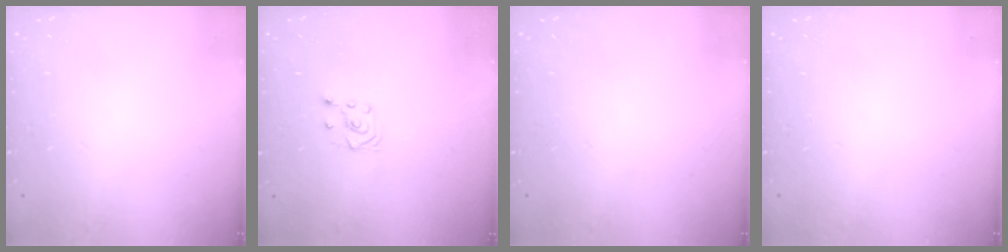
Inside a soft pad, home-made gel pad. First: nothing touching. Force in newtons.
{"total": 3.5, "press": 3.4, "slide": 0.8}
{"total": 0.0}
{"total": 0.0}